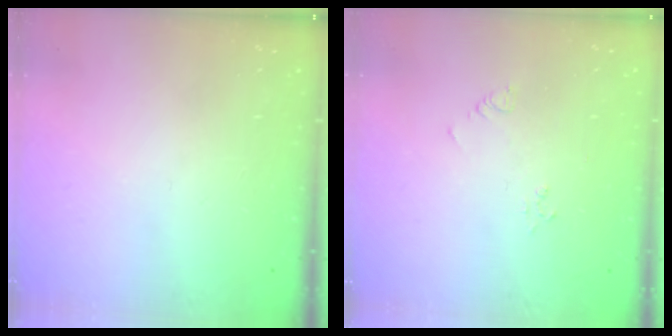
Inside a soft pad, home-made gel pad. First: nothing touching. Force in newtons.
{"total": 3.5, "press": 3.4, "slide": 0.5}